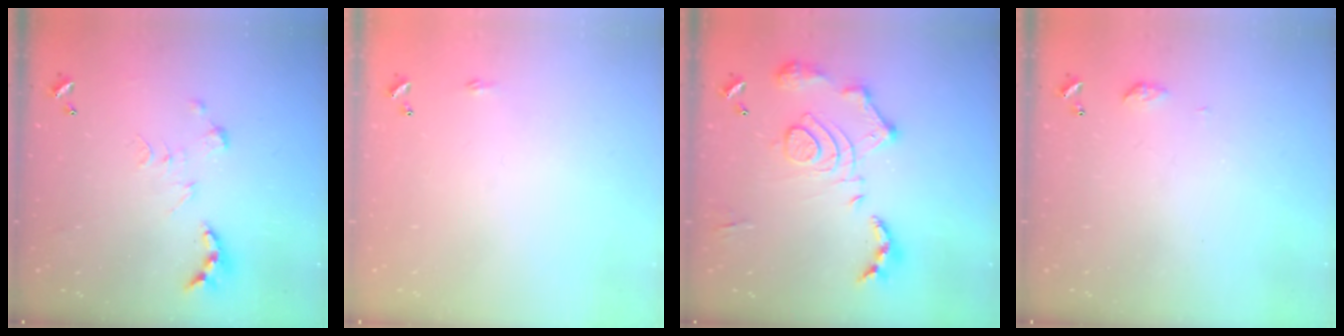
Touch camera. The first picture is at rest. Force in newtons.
{"total": 2.2, "press": 2.1, "slide": 0.4}
{"total": 16.6, "press": 16.6, "slide": 1.7}
{"total": 4.6, "press": 4.5, "slide": 0.6}